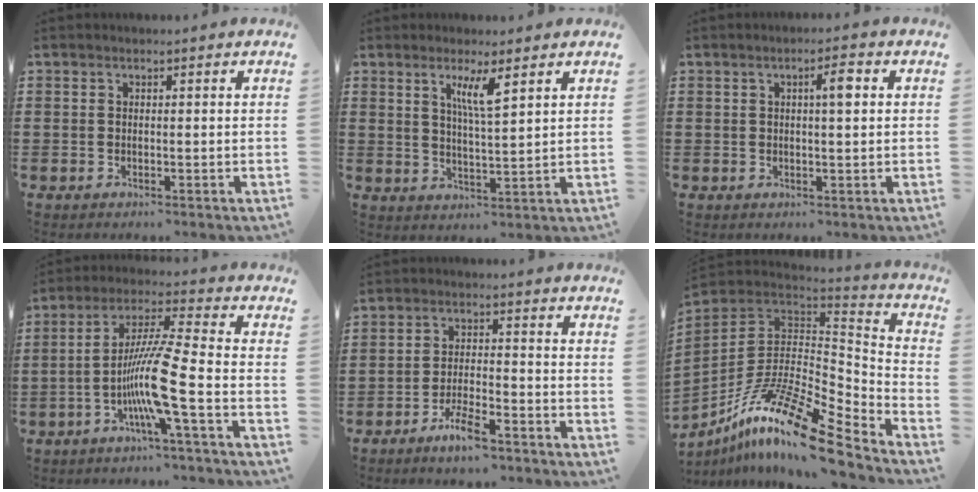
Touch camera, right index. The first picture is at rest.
{"total": 4.7, "force": [2.6, 0.5, 3.9], "torque": [-0.084, 0.001, 0.043]}
{"total": 3.0, "force": [0.8, 0.6, 2.8], "torque": [-0.041, 0.000, 0.006]}
{"total": 10.7, "force": [-3.9, 0.0, 9.9], "torque": [-0.205, -0.012, -0.083]}
{"total": 5.5, "force": [-4.2, 1.0, 3.4], "torque": [-0.078, -0.003, -0.079]}
{"total": 17.0, "force": [-10.9, 4.4, 12.2], "torque": [-0.241, 0.027, -0.203]}